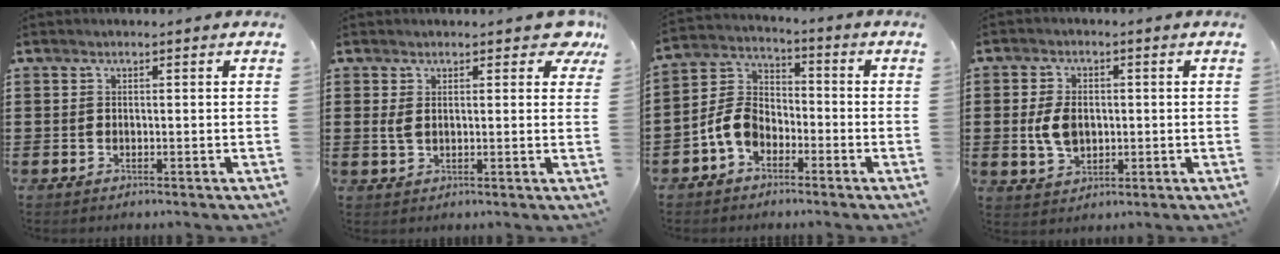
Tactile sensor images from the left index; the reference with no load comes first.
{"total": 4.6, "force": [2.4, 2.3, 3.3], "torque": [-0.050, -0.003, 0.036]}
{"total": 6.8, "force": [-3.5, 4.5, 3.6], "torque": [-0.104, 0.006, -0.076]}
{"total": 5.5, "force": [0.0, 3.7, 4.1], "torque": [-0.105, 0.004, -0.007]}